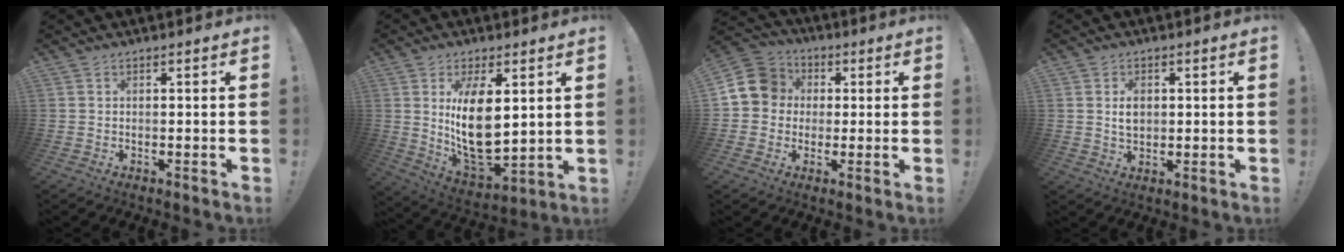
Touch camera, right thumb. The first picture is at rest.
{"total": 15.7, "force": [4.3, 7.8, 12.9], "torque": [-0.242, -0.042, 0.074]}
{"total": 11.3, "force": [1.6, 10.2, 4.5], "torque": [-0.066, 0.010, 0.036]}
{"total": 4.3, "force": [0.8, 3.0, 2.9], "torque": [-0.028, -0.006, 0.010]}